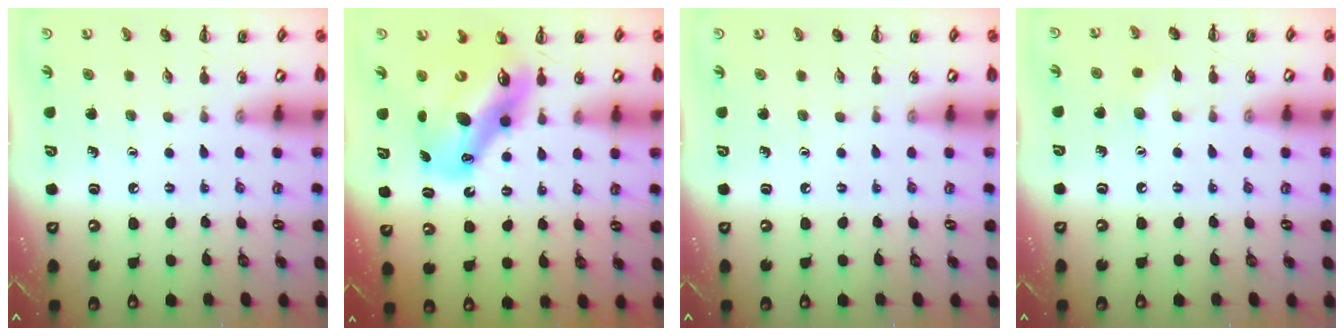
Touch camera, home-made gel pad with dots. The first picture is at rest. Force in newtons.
{"total": 12.9, "press": 12.4, "slide": 3.8}
{"total": 0.0}
{"total": 4.9, "press": 4.7, "slide": 1.2}